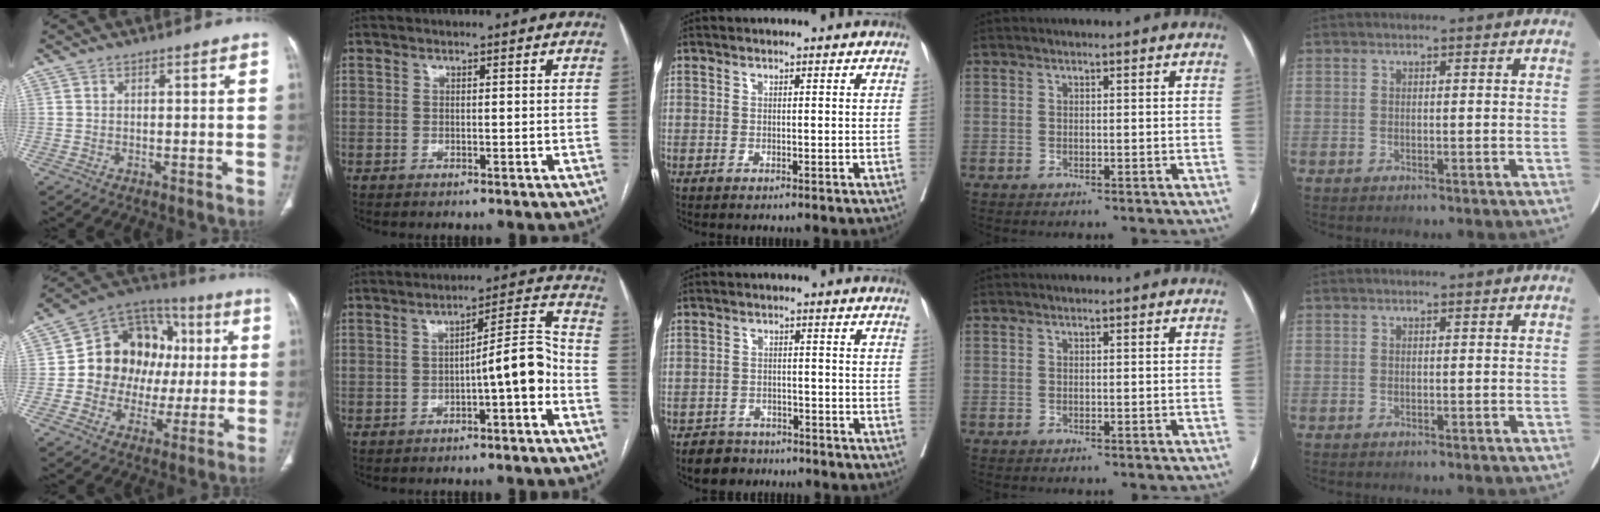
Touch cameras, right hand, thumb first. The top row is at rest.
{"thumb": {"total": 18.9, "force": [1.7, 15.3, 10.8], "torque": [-0.111, 0.033, 0.030]}, "index": {"total": 7.6, "force": [-2.6, 0.8, 7.0], "torque": [-0.095, 0.029, -0.037]}, "middle": {"total": 4.5, "force": [-3.8, 2.4, 0.4], "torque": [-0.009, 0.002, -0.064]}}